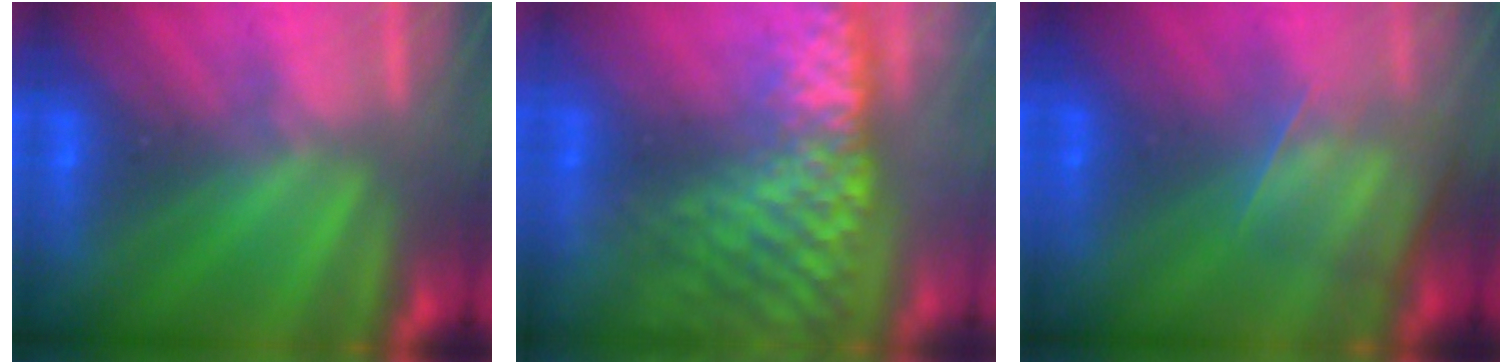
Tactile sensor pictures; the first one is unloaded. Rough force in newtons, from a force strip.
{"total": 7.8}
{"total": 3.7}